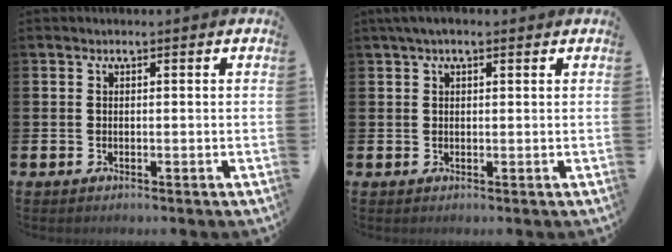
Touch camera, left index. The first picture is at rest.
{"total": 2.2, "force": [1.5, 0.9, 1.3], "torque": [-0.024, 0.007, 0.026]}